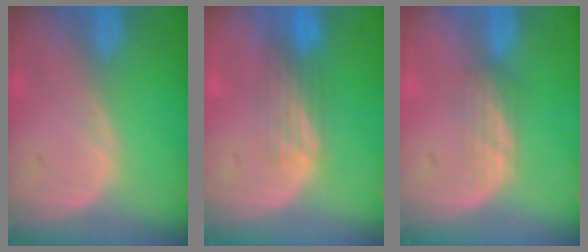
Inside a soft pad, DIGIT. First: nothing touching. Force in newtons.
{"total": 4.1, "press": 3.4, "slide": 2.3}
{"total": 2.2, "press": 2.1, "slide": 0.2}